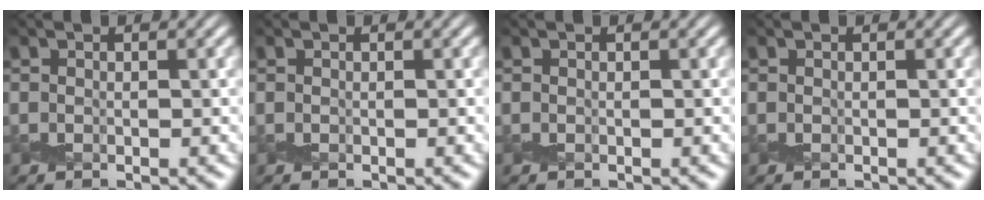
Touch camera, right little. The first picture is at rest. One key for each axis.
{"total": 0.0}
{"total": 0.0}
{"total": 0.0}